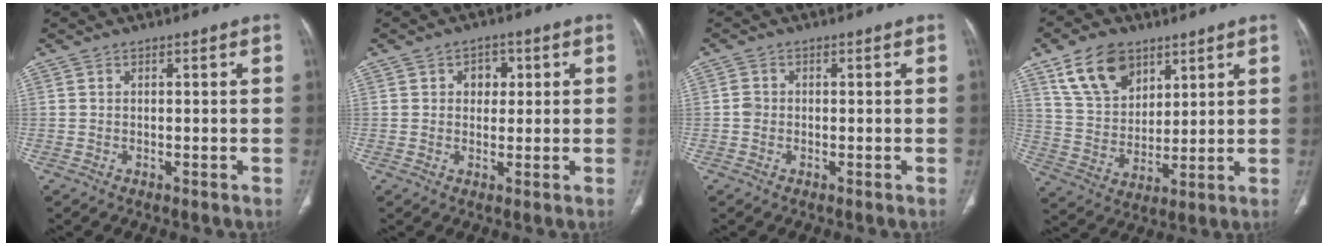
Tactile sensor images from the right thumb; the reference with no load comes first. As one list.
[{"total": 3.7, "force": [1.0, 2.9, 2.0], "torque": [-0.005, 0.001, 0.012]}, {"total": 1.6, "force": [-0.2, 1.4, 0.7], "torque": [-0.007, 0.005, -0.006]}, {"total": 13.1, "force": [7.6, 8.3, 6.7], "torque": [-0.097, -0.031, 0.150]}]